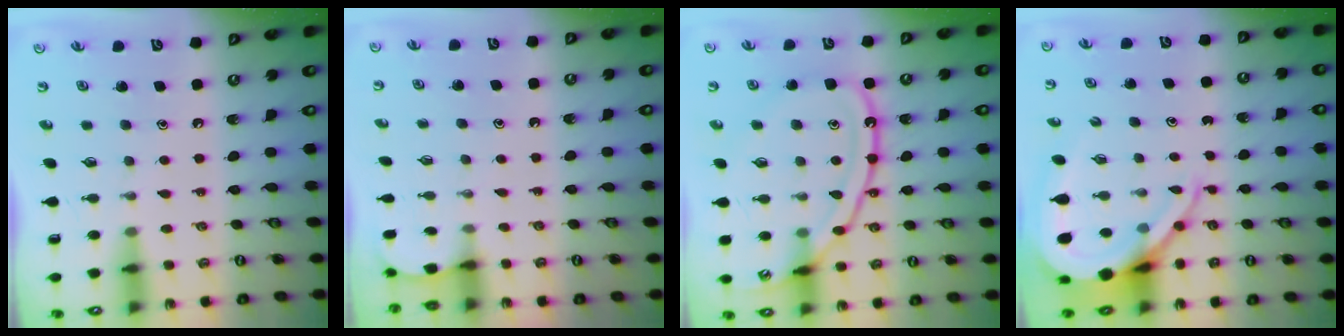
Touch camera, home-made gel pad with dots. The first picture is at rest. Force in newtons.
{"total": 1.7, "press": 1.6, "slide": 0.2}
{"total": 15.7, "press": 15.7, "slide": 1.2}
{"total": 10.9, "press": 10.8, "slide": 0.9}